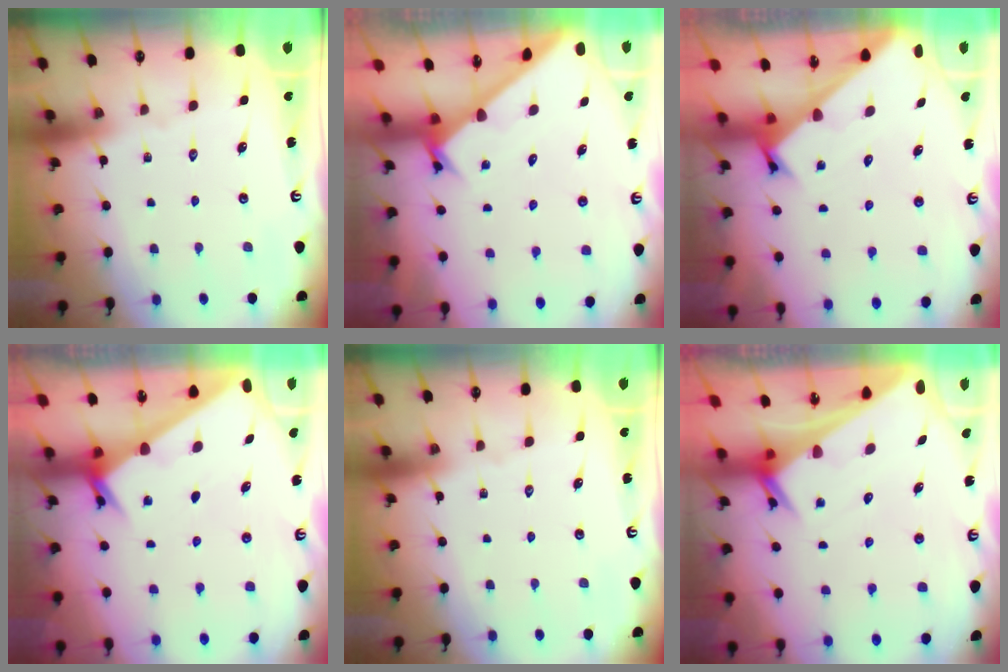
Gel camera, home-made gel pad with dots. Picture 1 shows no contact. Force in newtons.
{"total": 2.7, "press": 2.6, "slide": 0.3}
{"total": 2.4, "press": 2.4, "slide": 0.2}
{"total": 2.4, "press": 2.4, "slide": 0.2}
{"total": 0.0}
{"total": 3.6, "press": 3.6, "slide": 0.3}